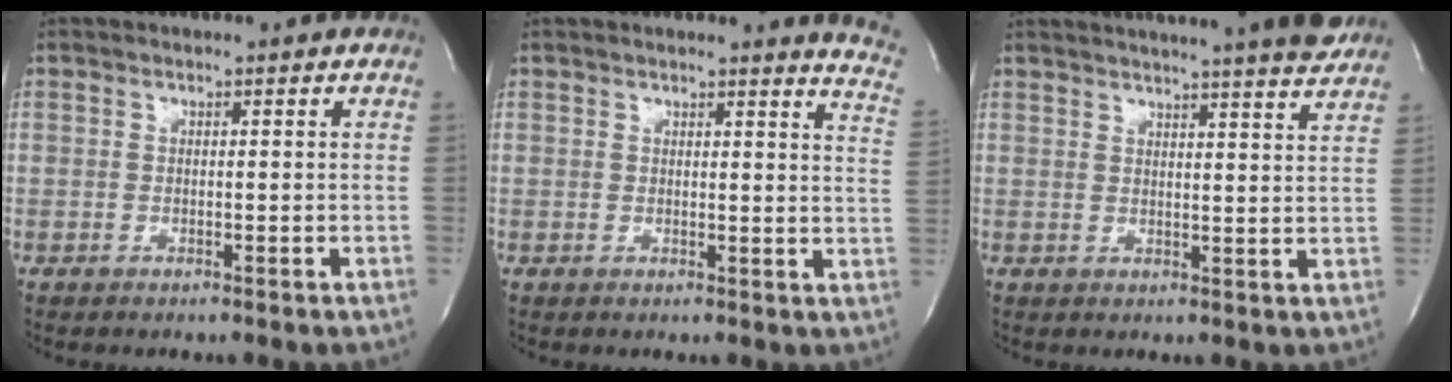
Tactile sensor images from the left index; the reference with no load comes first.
{"total": 7.6, "force": [7.1, -0.3, 2.8], "torque": [-0.023, -0.063, 0.045]}
{"total": 17.6, "force": [16.0, 0.2, 7.2], "torque": [-0.116, -0.014, 0.200]}